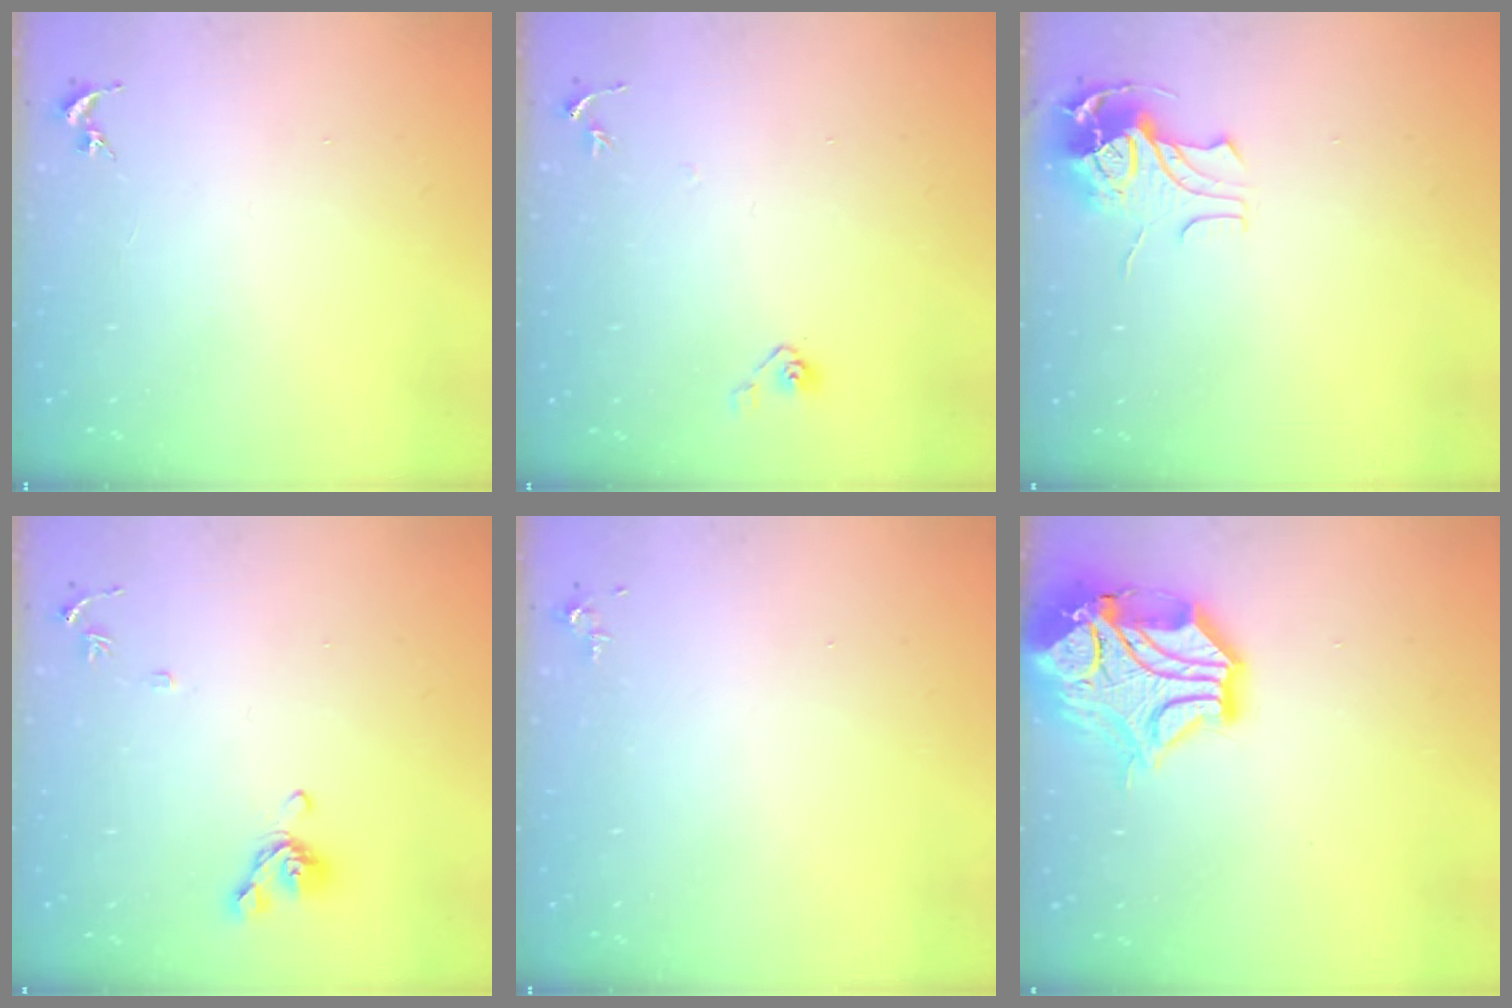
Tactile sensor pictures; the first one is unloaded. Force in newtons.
{"total": 4.5, "press": 4.4, "slide": 0.8}
{"total": 9.9, "press": 9.9, "slide": 1.2}
{"total": 8.4, "press": 8.3, "slide": 1.5}
{"total": 3.5, "press": 3.4, "slide": 0.5}
{"total": 17.6, "press": 17.4, "slide": 2.6}